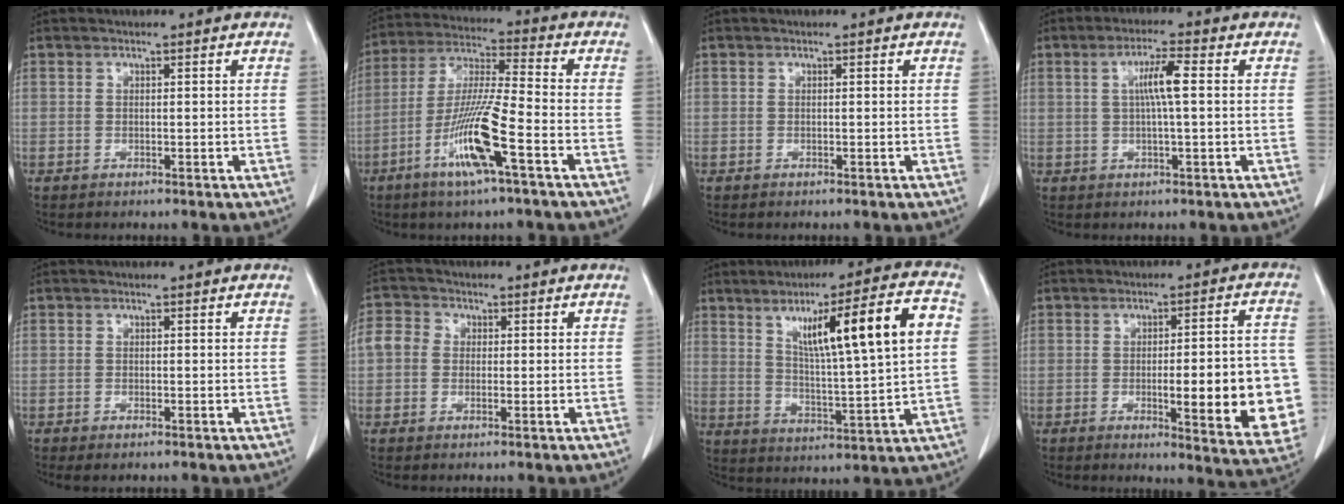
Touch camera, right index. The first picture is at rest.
{"total": 12.7, "force": [-5.5, 0.2, 11.4], "torque": [-0.231, -0.010, -0.107]}
{"total": 0.0}
{"total": 5.0, "force": [0.8, 0.1, 5.0], "torque": [-0.092, 0.007, 0.014]}
{"total": 1.2, "force": [-0.8, 0.3, 0.8], "torque": [-0.011, -0.003, -0.006]}
{"total": 5.4, "force": [0.2, 4.8, 2.3], "torque": [-0.051, 0.023, 0.001]}
{"total": 15.6, "force": [4.7, 0.6, 14.9], "torque": [-0.229, 0.015, 0.074]}
{"total": 16.0, "force": [-2.9, 3.3, 15.3], "torque": [-0.132, 0.012, -0.021]}